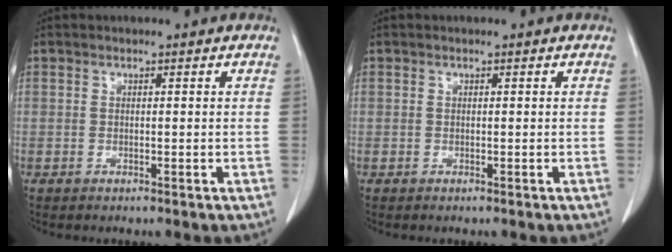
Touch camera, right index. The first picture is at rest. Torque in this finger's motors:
{"motor_torque": [-0.21, 0.06, -0.50, -0.09]}